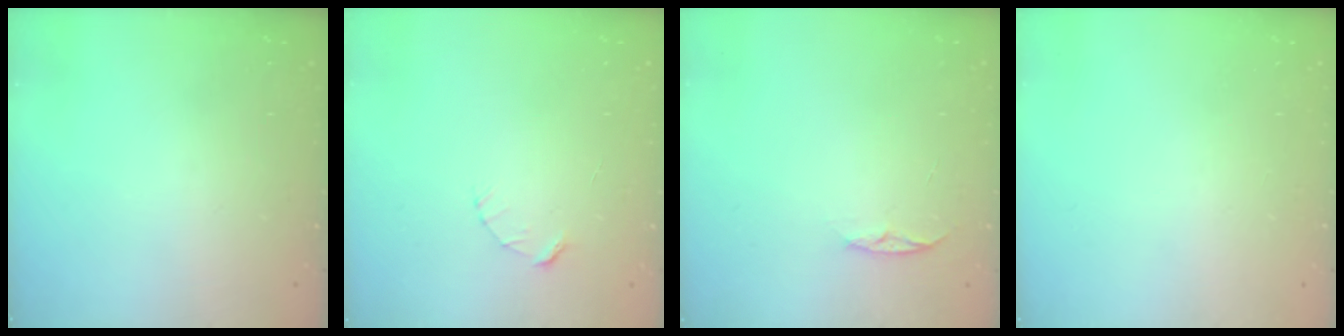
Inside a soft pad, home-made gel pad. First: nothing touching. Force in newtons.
{"total": 2.7, "press": 2.7, "slide": 0.3}
{"total": 4.5, "press": 4.5, "slide": 0.6}
{"total": 0.0}